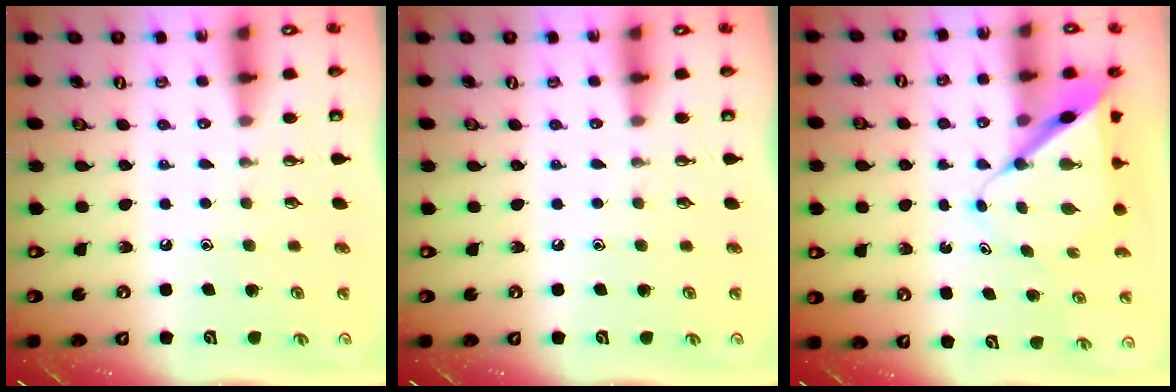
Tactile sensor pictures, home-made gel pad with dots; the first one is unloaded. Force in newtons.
{"total": 0.0}
{"total": 8.1, "press": 8.1, "slide": 0.7}